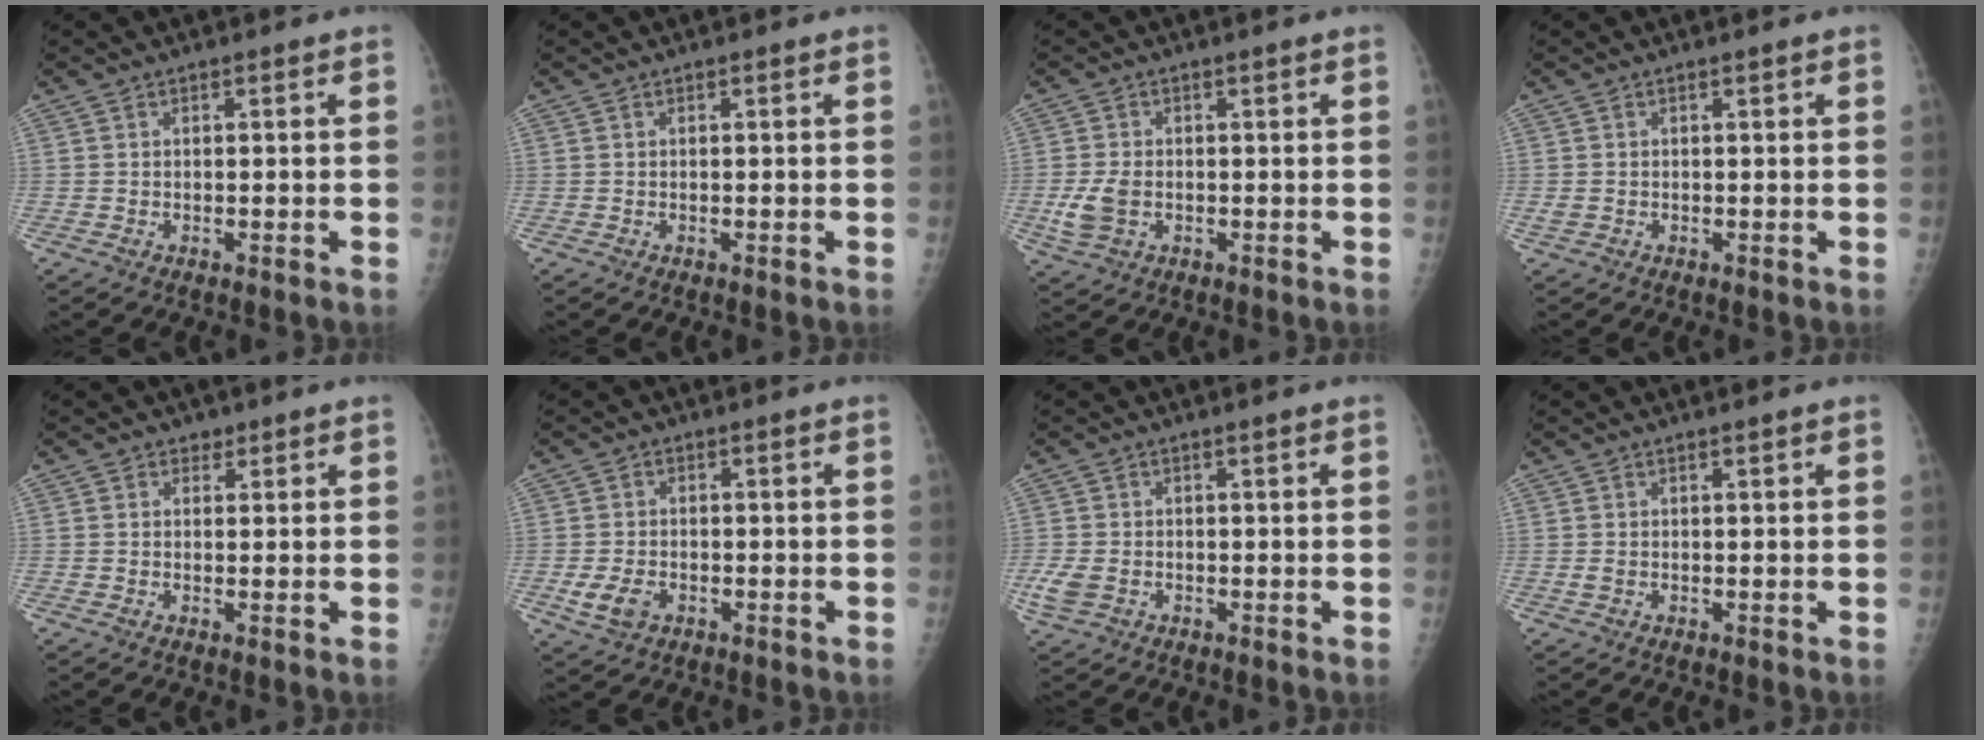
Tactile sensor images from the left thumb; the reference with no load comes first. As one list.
[{"total": 0.0}, {"total": 4.8, "force": [-0.6, 3.1, 3.6], "torque": [-0.082, -0.001, -0.008]}, {"total": 1.4, "force": [0.2, 0.9, 1.0], "torque": [-0.020, 0.006, 0.010]}, {"total": 1.2, "force": [0.8, 0.9, 0.2], "torque": [0.010, -0.004, 0.008]}, {"total": 4.6, "force": [-1.5, 3.2, 2.9], "torque": [-0.054, 0.001, -0.025]}, {"total": 4.1, "force": [-0.8, 2.9, 2.9], "torque": [-0.078, 0.003, -0.012]}, {"total": 1.1, "force": [0.3, 0.5, 1.0], "torque": [-0.020, 0.007, 0.010]}]